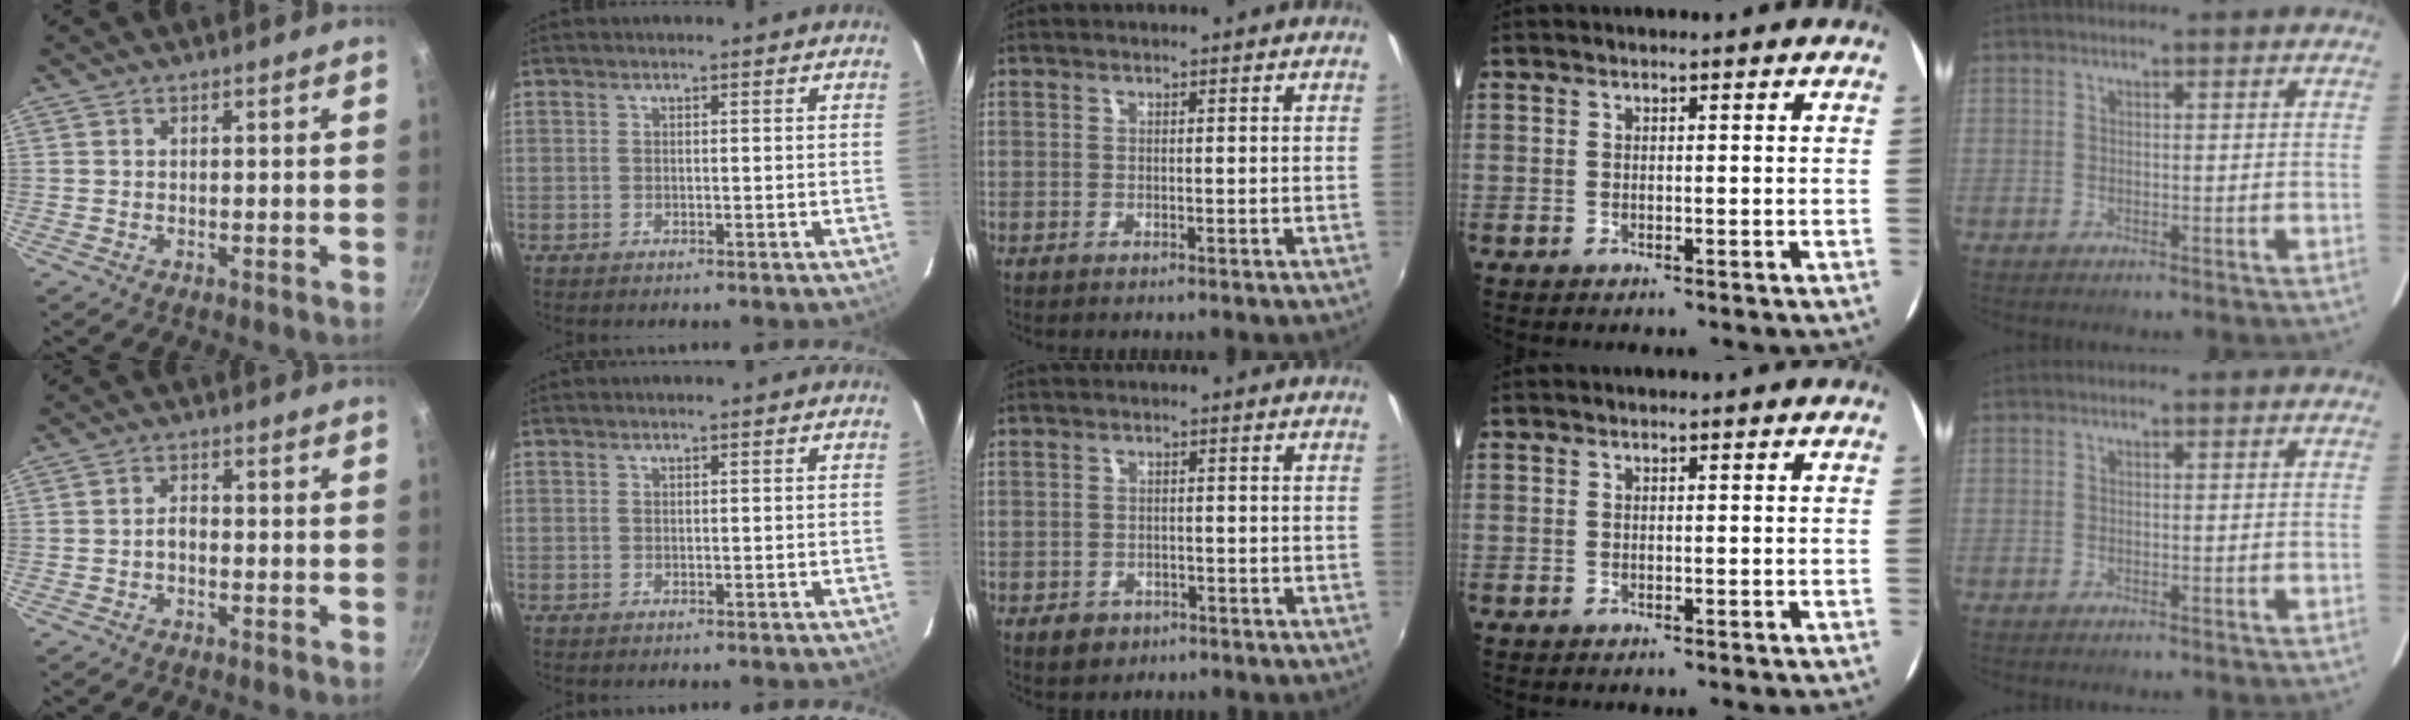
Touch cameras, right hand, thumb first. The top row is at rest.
{"thumb": {"total": 2.0, "force": [-0.8, 1.1, 1.4], "torque": [-0.018, 0.016, -0.017]}, "middle": {"total": 3.7, "force": [-2.1, 2.8, 1.2], "torque": [-0.033, -0.002, -0.028]}}